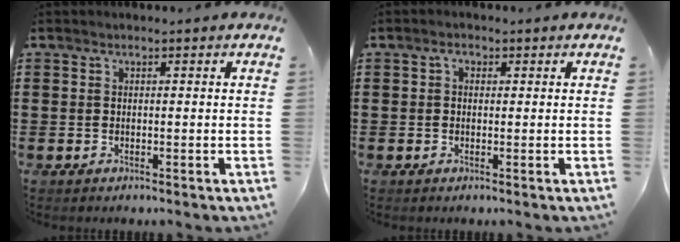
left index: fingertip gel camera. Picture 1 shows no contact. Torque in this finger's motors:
{"motor_torque": [0.59, 0.76, 0.02, 0.01]}